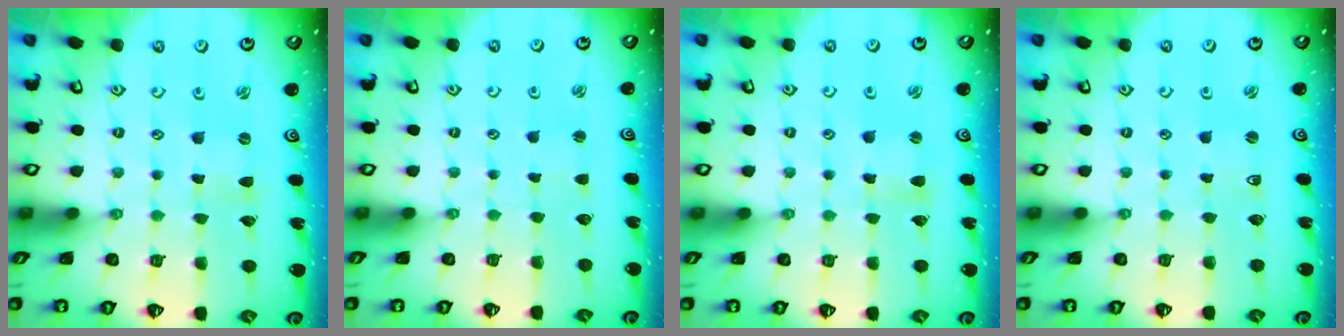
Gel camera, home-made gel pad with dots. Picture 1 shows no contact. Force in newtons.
{"total": 0.8, "press": 0.8, "slide": 0.2}
{"total": 2.1, "press": 2.1, "slide": 0.3}
{"total": 1.7, "press": 1.7, "slide": 0.3}